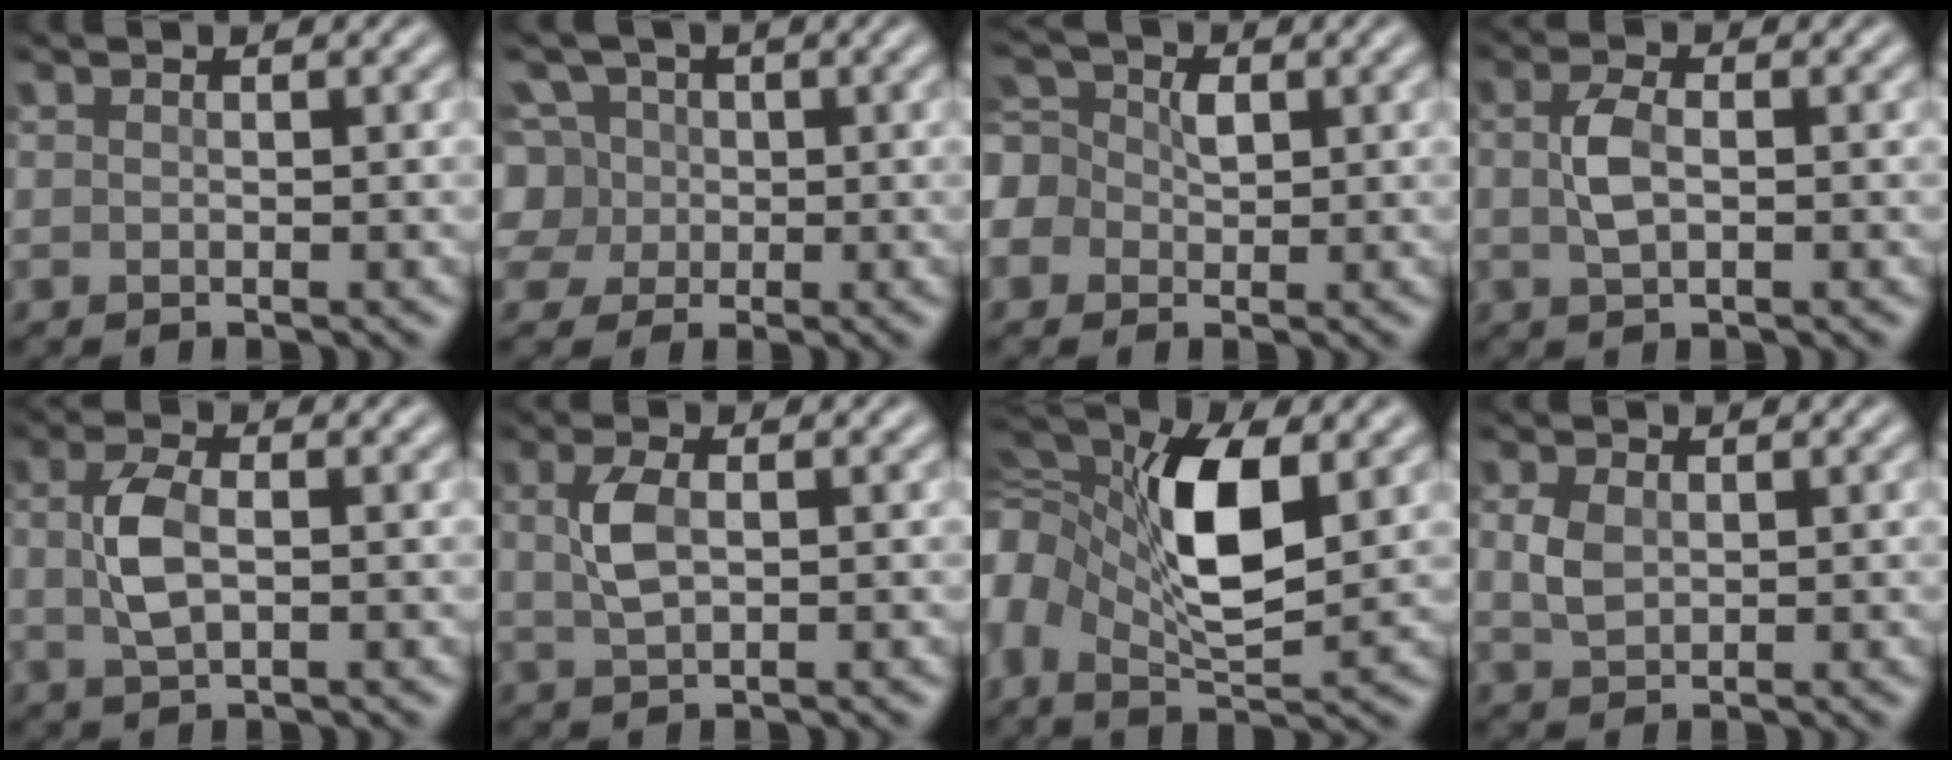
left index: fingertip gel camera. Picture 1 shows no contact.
{"total": 7.4, "force": [0.9, 6.7, 3.1], "torque": [-0.076, 0.038, -0.018]}
{"total": 6.5, "force": [-0.7, 5.8, 2.8], "torque": [-0.067, 0.032, -0.046]}
{"total": 2.7, "force": [-0.1, 1.3, 2.4], "torque": [-0.054, 0.003, -0.002]}
{"total": 3.7, "force": [-0.1, 1.8, 3.2], "torque": [-0.069, 0.005, -0.002]}
{"total": 2.8, "force": [0.2, 1.3, 2.4], "torque": [-0.057, 0.005, 0.004]}
{"total": 10.8, "force": [1.9, 5.3, 9.2], "torque": [-0.189, 0.008, 0.024]}
{"total": 2.0, "force": [0.1, 1.4, 1.4], "torque": [-0.032, 0.002, 0.002]}